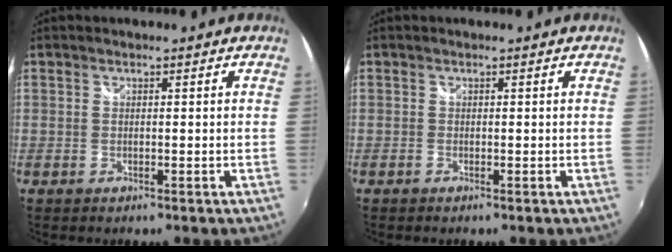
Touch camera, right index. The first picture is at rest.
{"total": 0.0}